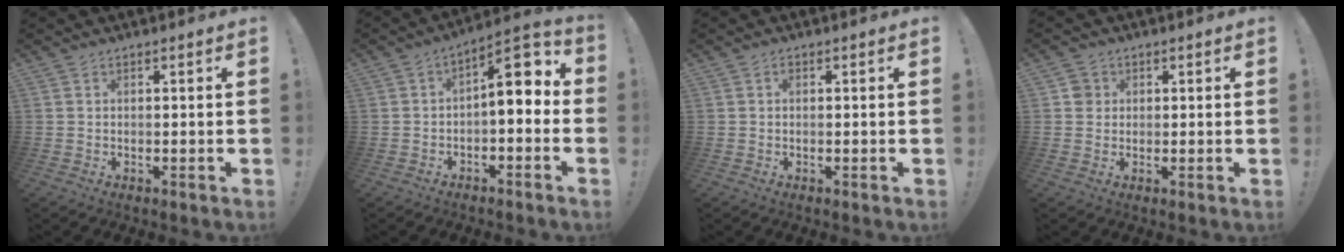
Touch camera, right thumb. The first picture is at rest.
{"total": 9.4, "force": [1.2, 4.1, 8.4], "torque": [-0.111, -0.010, 0.018]}
{"total": 0.6, "force": [0.0, 0.6, 0.3], "torque": [0.000, 0.000, -0.003]}
{"total": 3.3, "force": [0.7, 3.2, 0.7], "torque": [-0.004, 0.005, 0.012]}